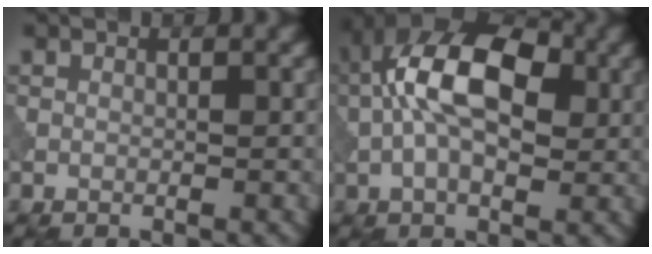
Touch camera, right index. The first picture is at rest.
{"total": 10.6, "force": [1.1, 5.8, 8.8], "torque": [-0.168, 0.023, 0.002]}